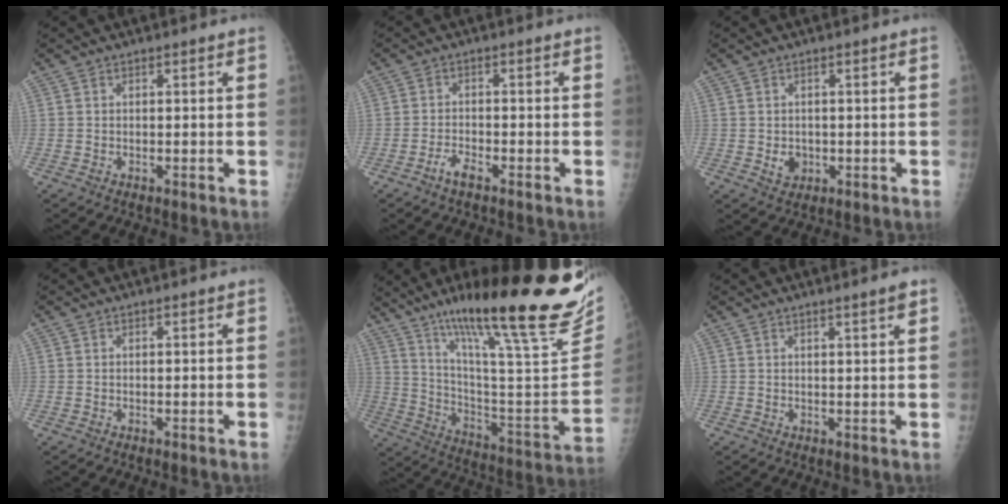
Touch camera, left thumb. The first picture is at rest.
{"total": 2.7, "force": [-2.0, 0.9, 1.6], "torque": [-0.037, 0.011, -0.040]}
{"total": 3.0, "force": [-0.4, 2.6, 1.5], "torque": [-0.011, 0.000, 0.003]}
{"total": 0.0}
{"total": 33.2, "force": [22.6, 5.5, 23.8], "torque": [-0.323, -0.094, 0.342]}
{"total": 2.1, "force": [1.4, -0.3, 1.5], "torque": [-0.021, -0.011, 0.022]}